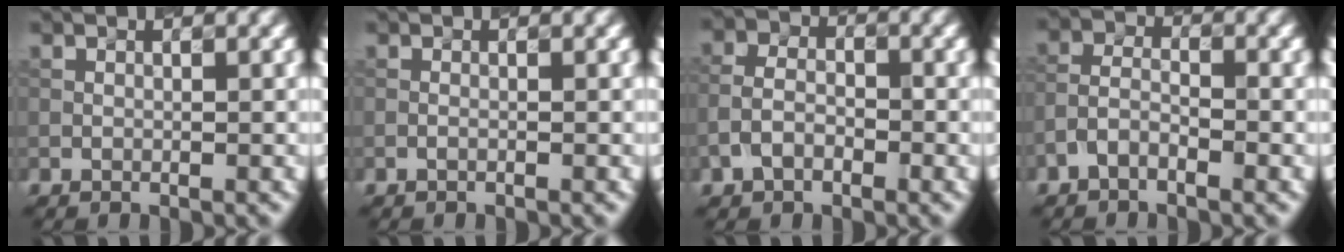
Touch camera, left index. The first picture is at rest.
{"total": 0.6, "force": [0.0, 0.3, 0.5], "torque": [0.003, -0.006, -0.011]}
{"total": 3.0, "force": [-1.3, 2.0, 1.8], "torque": [-0.038, 0.010, -0.029]}
{"total": 2.5, "force": [-1.6, 1.3, 1.5], "torque": [-0.032, 0.011, -0.037]}